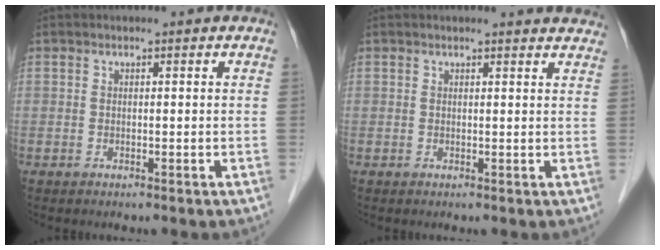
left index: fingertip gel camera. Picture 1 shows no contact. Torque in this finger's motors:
{"motor_torque": [0.40, -0.66, 0.04, 0.00]}